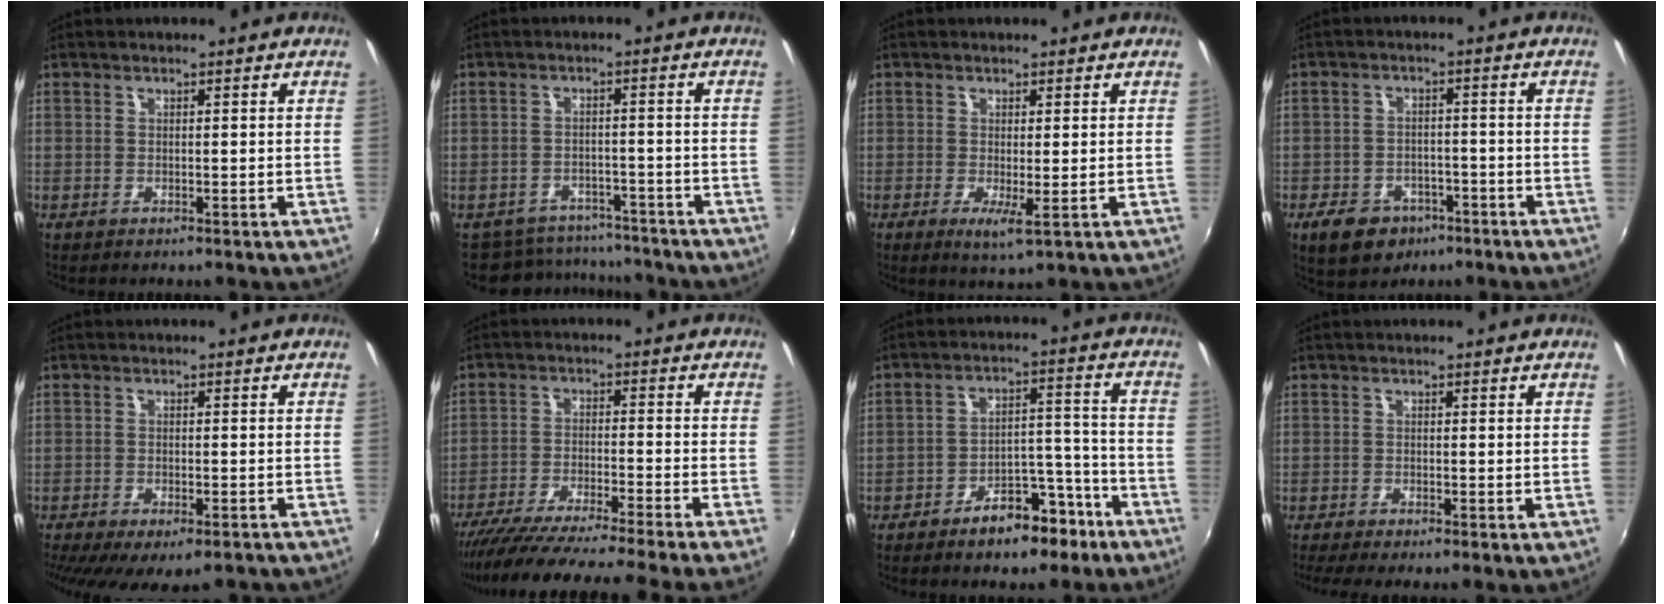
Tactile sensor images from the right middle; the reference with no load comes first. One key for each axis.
{"total": 9.1, "fx": -8.0, "fy": 4.2, "fz": 0.9, "tx": -0.030, "ty": 0.019, "tz": -0.109}
{"total": 3.1, "fx": -0.6, "fy": 0.4, "fz": 3.0, "tx": -0.058, "ty": -0.014, "tz": -0.009}
{"total": 9.2, "fx": -5.5, "fy": 6.3, "fz": 3.9, "tx": -0.102, "ty": 0.004, "tz": -0.073}
{"total": 10.2, "fx": -7.2, "fy": 3.6, "fz": 6.4, "tx": -0.135, "ty": -0.043, "tz": -0.106}
{"total": 18.1, "fx": -16.0, "fy": -2.5, "fz": 8.0, "tx": -0.149, "ty": -0.047, "tz": -0.253}
{"total": 10.2, "fx": -7.3, "fy": 4.8, "fz": 5.2, "tx": -0.082, "ty": 0.031, "tz": -0.098}
{"total": 3.2, "fx": -1.6, "fy": 0.5, "fz": 2.8, "tx": -0.058, "ty": -0.012, "tz": -0.030}